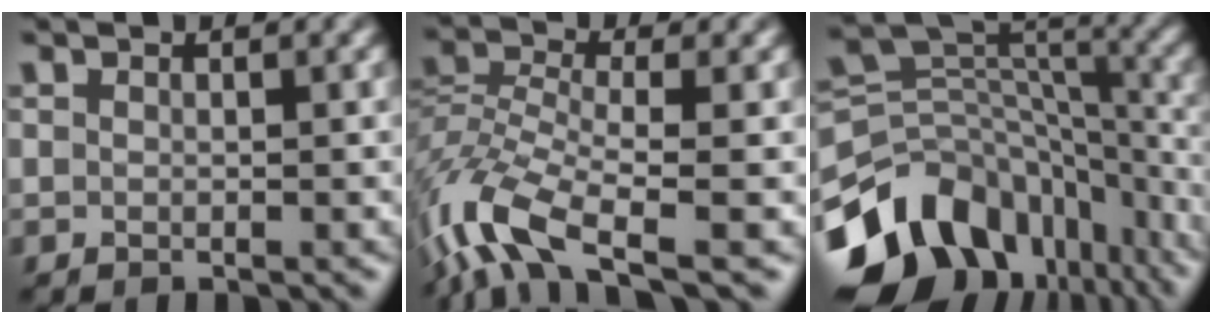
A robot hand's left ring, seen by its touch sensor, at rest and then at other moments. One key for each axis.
{"total": 8.4, "fx": -5.4, "fy": 2.6, "fz": 5.9, "tx": -0.127, "ty": 0.001, "tz": -0.114}
{"total": 13.0, "fx": -8.2, "fy": 8.2, "fz": 5.9, "tx": -0.124, "ty": 0.010, "tz": -0.133}